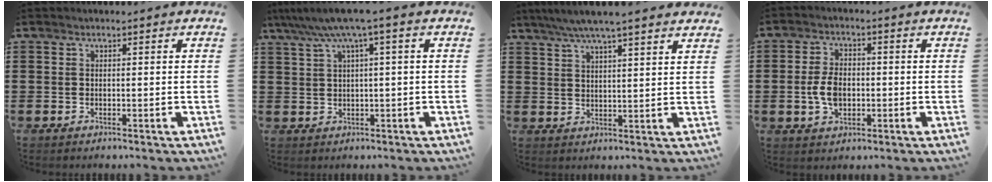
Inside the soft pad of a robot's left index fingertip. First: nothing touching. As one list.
[{"total": 5.0, "force": [1.9, -0.3, 4.6], "torque": [-0.091, -0.007, 0.029]}, {"total": 5.2, "force": [4.5, -0.1, 2.6], "torque": [-0.064, -0.013, 0.079]}, {"total": 5.4, "force": [-0.8, 3.3, 4.2], "torque": [-0.098, 0.002, -0.021]}]